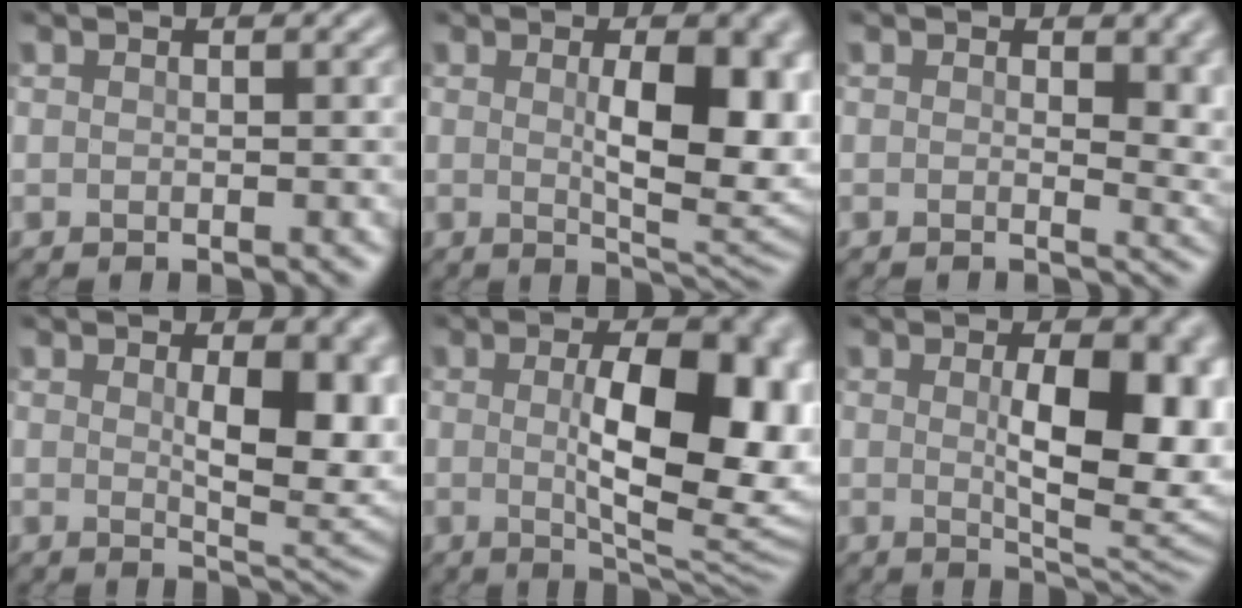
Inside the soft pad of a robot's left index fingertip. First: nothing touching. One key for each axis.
{"total": 9.1, "fx": 0.5, "fy": 3.3, "fz": 8.5, "tx": -0.119, "ty": -0.006, "tz": 0.016}
{"total": 4.6, "fx": 0.9, "fy": 2.2, "fz": 4.0, "tx": -0.030, "ty": -0.007, "tz": 0.017}
{"total": 7.5, "fx": 0.8, "fy": 2.8, "fz": 6.9, "tx": -0.096, "ty": -0.010, "tz": 0.022}
{"total": 12.4, "fx": 0.3, "fy": 4.9, "fz": 11.3, "tx": -0.136, "ty": -0.001, "tz": 0.012}
{"total": 10.1, "fx": 0.5, "fy": 3.8, "fz": 9.3, "tx": -0.124, "ty": -0.006, "tz": 0.015}